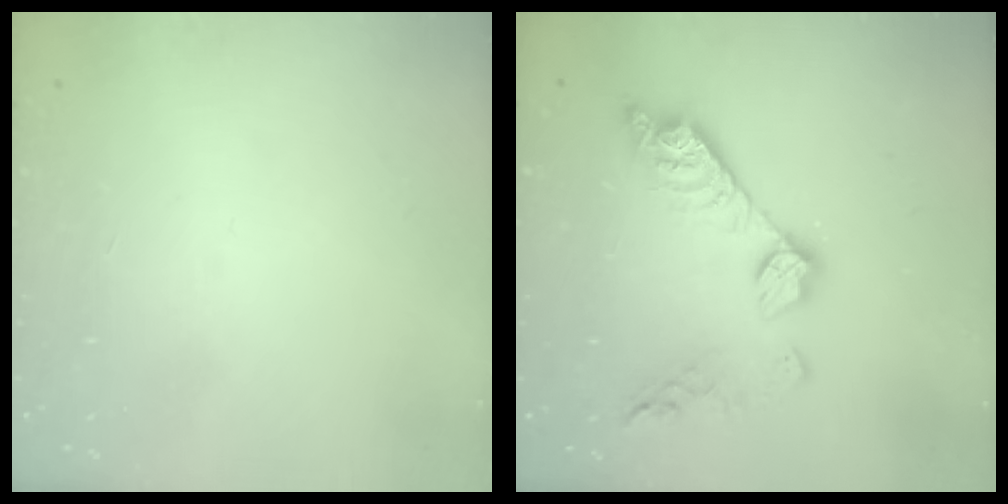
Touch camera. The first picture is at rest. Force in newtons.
{"total": 13.2, "press": 13.2, "slide": 0.5}